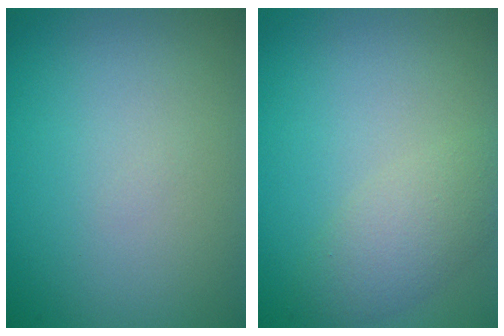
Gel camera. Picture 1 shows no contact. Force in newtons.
{"total": 2.9, "press": 2.9, "slide": 0.2}